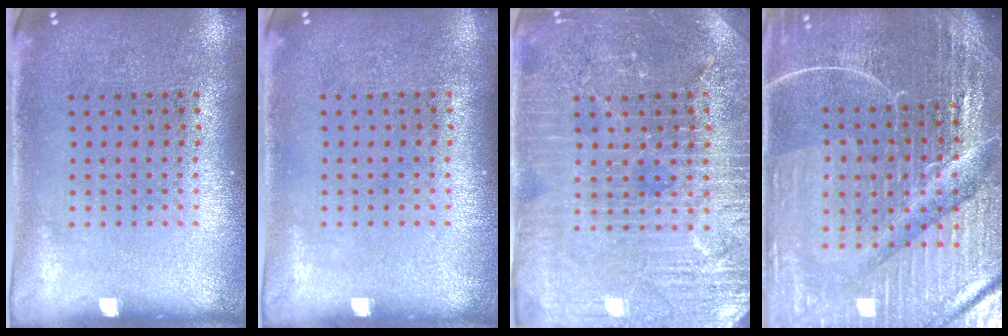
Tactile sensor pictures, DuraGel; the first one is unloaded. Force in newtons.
{"total": 0.0}
{"total": 4.3, "press": 4.0, "slide": 1.4}
{"total": 5.8, "press": 5.3, "slide": 2.4}